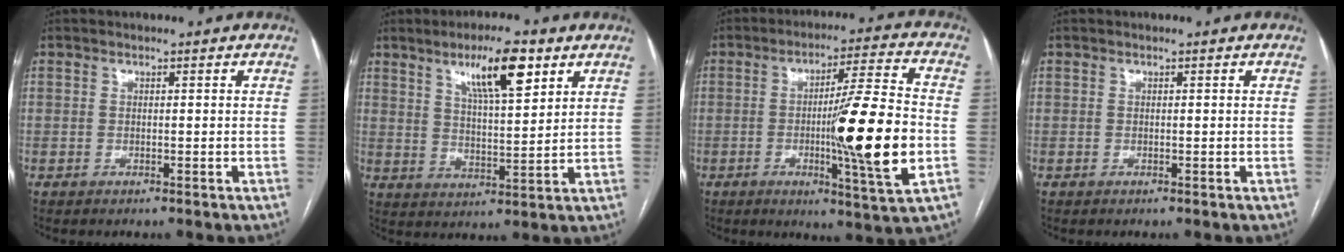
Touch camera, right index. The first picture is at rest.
{"total": 10.3, "force": [5.8, 2.0, 8.2], "torque": [-0.145, 0.003, 0.100]}
{"total": 16.7, "force": [-2.7, -0.2, 16.5], "torque": [-0.254, -0.015, -0.045]}
{"total": 0.0}